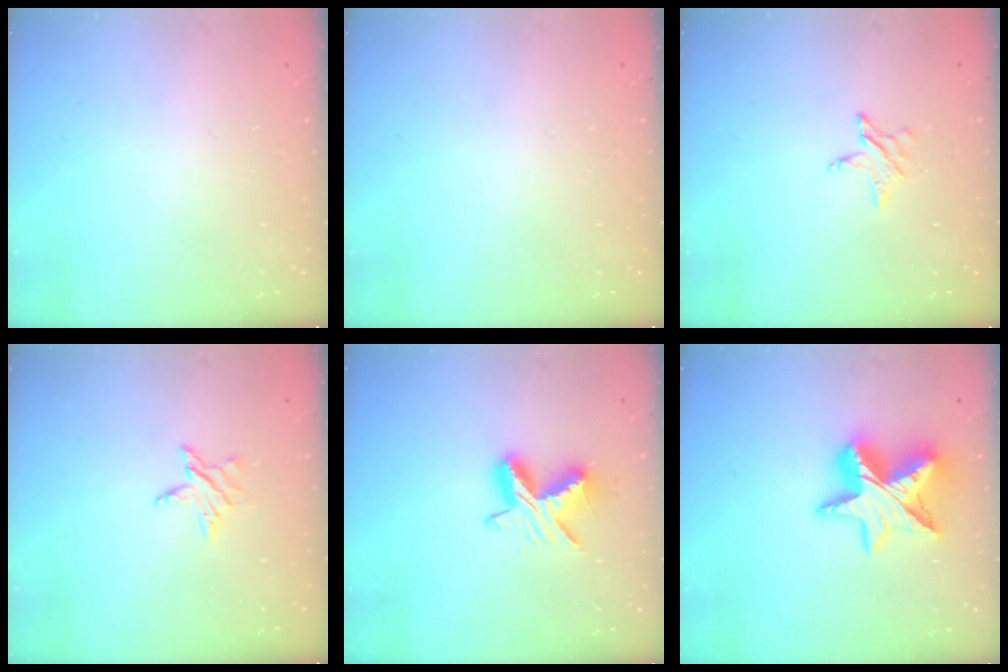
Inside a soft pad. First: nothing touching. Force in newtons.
{"total": 0.0}
{"total": 2.9, "press": 2.9, "slide": 0.3}
{"total": 5.0, "press": 4.9, "slide": 0.6}
{"total": 10.9, "press": 10.9, "slide": 0.1}
{"total": 15.2, "press": 15.2, "slide": 1.4}